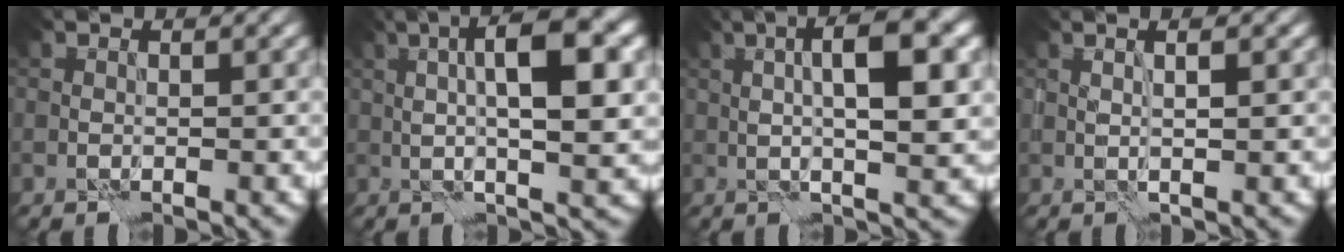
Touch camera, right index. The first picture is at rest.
{"total": 7.8, "force": [1.7, 1.7, 7.4], "torque": [-0.111, 0.011, 0.025]}
{"total": 7.0, "force": [1.5, 1.5, 6.7], "torque": [-0.104, 0.009, 0.022]}
{"total": 1.6, "force": [0.9, 0.0, 1.4], "torque": [-0.013, -0.004, 0.013]}